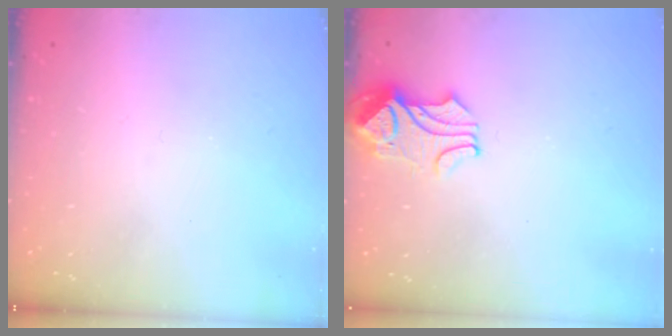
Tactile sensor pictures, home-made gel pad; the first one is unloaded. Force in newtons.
{"total": 2.3, "press": 2.3, "slide": 0.5}